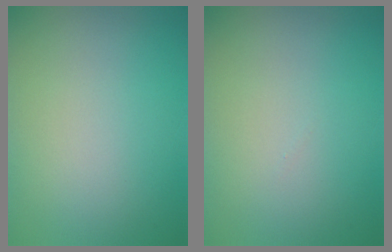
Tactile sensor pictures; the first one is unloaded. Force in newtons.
{"total": 0.0}